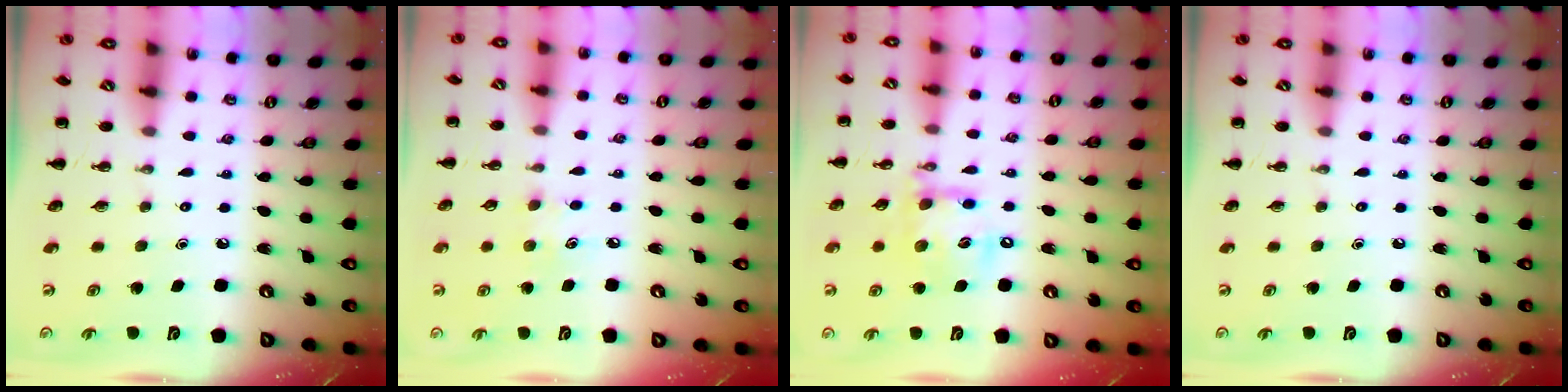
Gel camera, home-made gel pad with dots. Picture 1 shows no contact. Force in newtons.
{"total": 5.5, "press": 5.3, "slide": 1.3}
{"total": 14.6, "press": 14.3, "slide": 2.8}
{"total": 0.0}